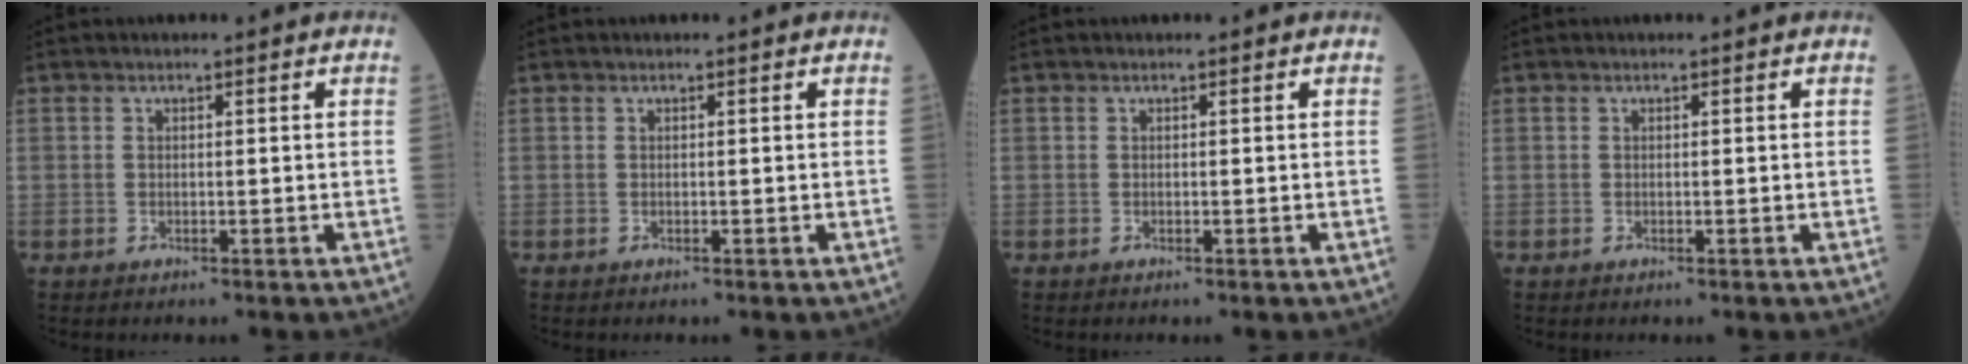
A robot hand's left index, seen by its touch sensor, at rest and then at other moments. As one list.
[{"total": 0.0}, {"total": 0.0}, {"total": 0.0}]